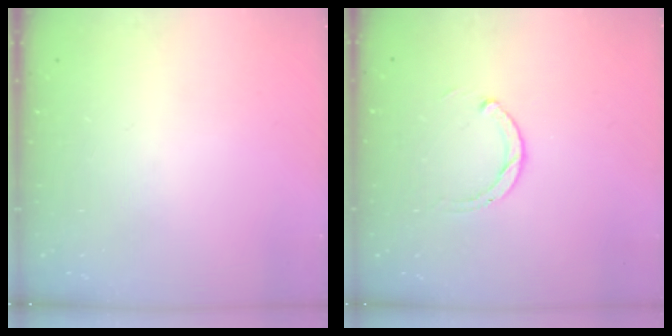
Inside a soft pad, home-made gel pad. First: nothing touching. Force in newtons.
{"total": 2.5, "press": 2.5, "slide": 0.3}